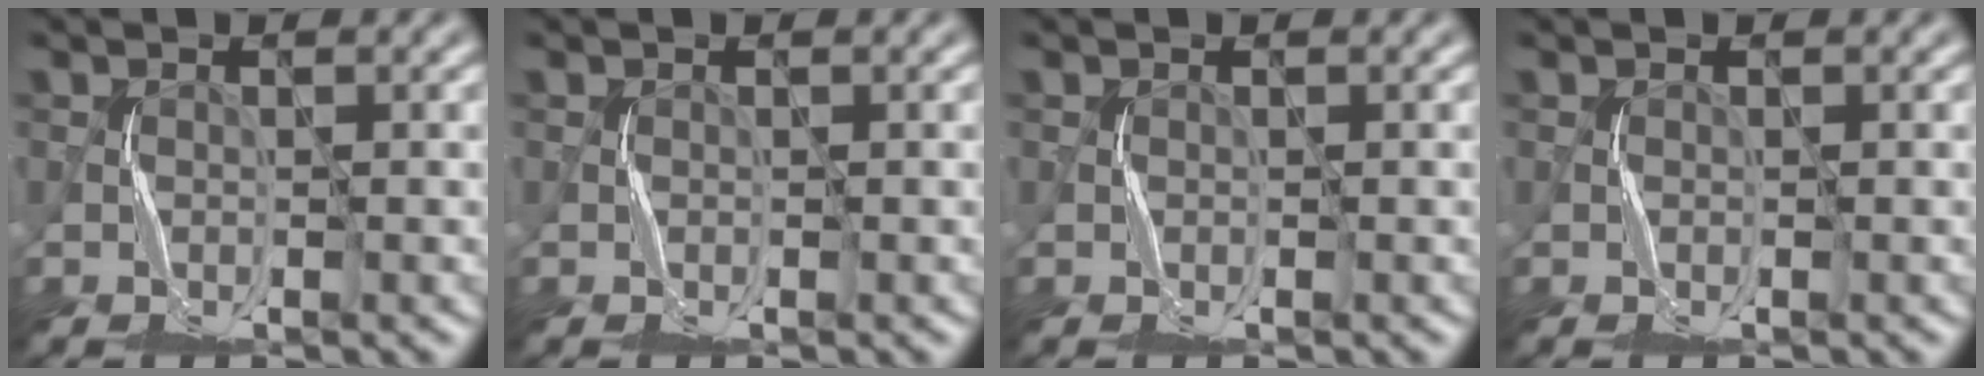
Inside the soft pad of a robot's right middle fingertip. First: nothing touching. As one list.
[{"total": 0.0}, {"total": 0.0}, {"total": 0.0}]